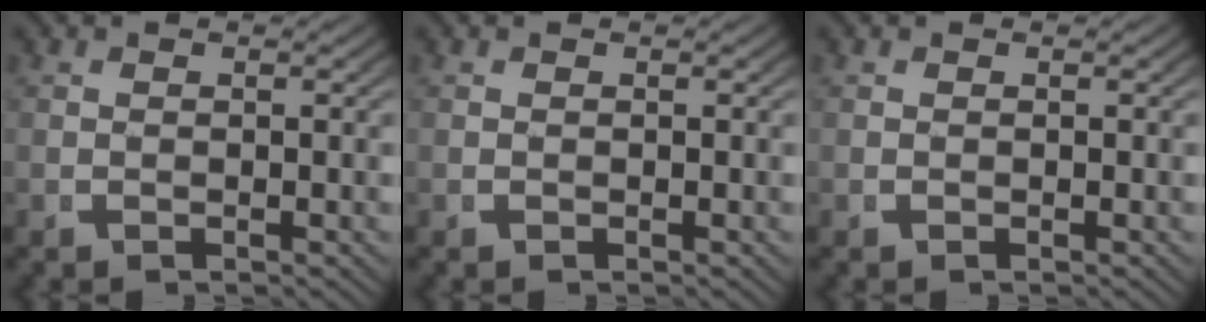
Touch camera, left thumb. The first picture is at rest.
{"total": 0.0}
{"total": 0.0}